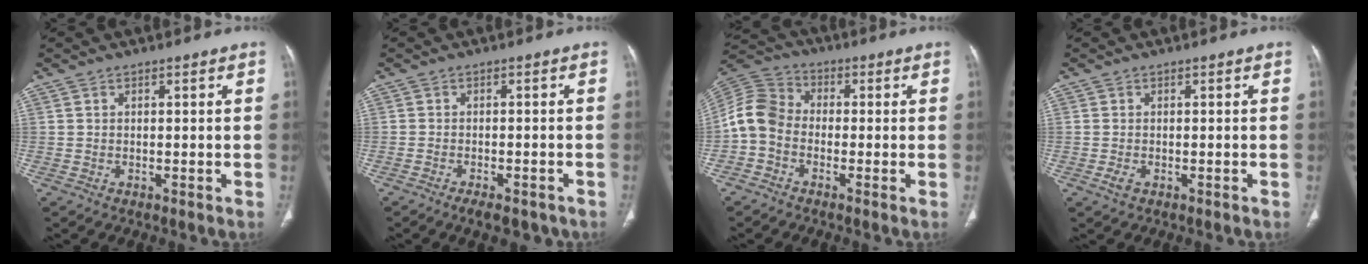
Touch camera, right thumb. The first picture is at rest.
{"total": 5.7, "force": [-4.3, 2.3, 3.0], "torque": [-0.034, 0.018, -0.056]}
{"total": 7.9, "force": [-1.8, 6.1, 4.7], "torque": [-0.084, 0.025, -0.054]}
{"total": 1.4, "force": [-0.6, 0.7, 1.0], "torque": [-0.025, 0.001, -0.011]}